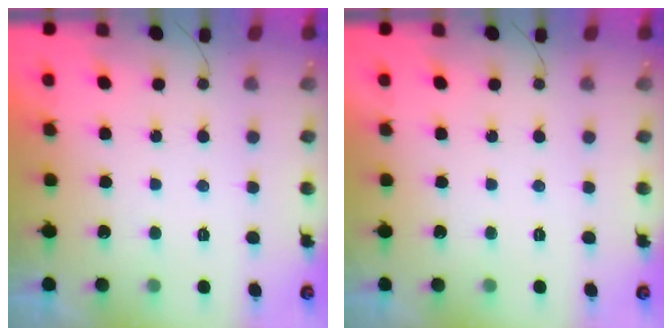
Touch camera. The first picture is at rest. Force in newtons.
{"total": 0.0}